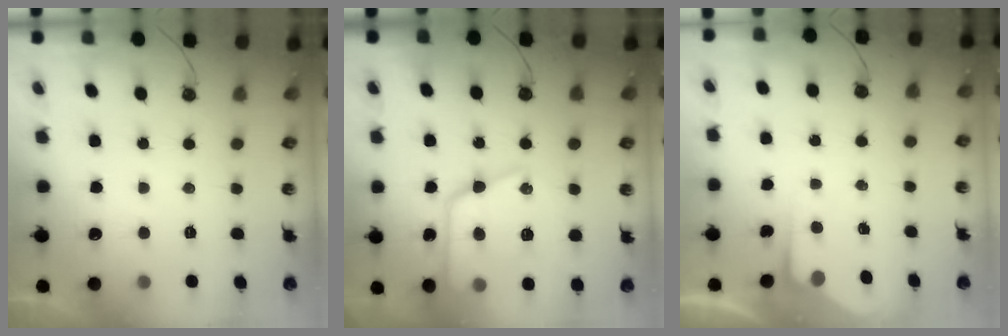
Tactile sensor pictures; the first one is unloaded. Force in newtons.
{"total": 18.5, "press": 18.4, "slide": 1.5}
{"total": 2.3, "press": 2.3, "slide": 0.3}